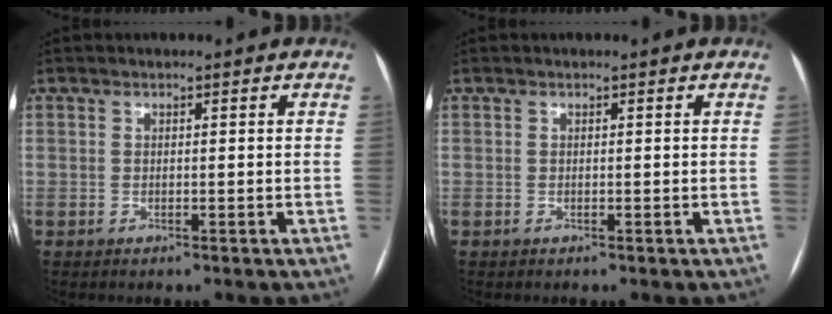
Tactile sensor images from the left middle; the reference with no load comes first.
{"total": 0.0}